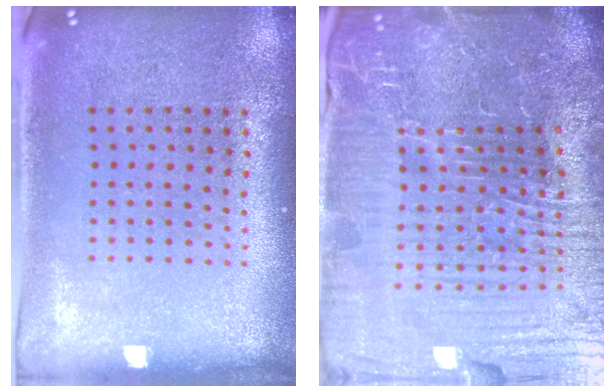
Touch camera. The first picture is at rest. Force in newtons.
{"total": 7.3, "press": 6.6, "slide": 3.3}